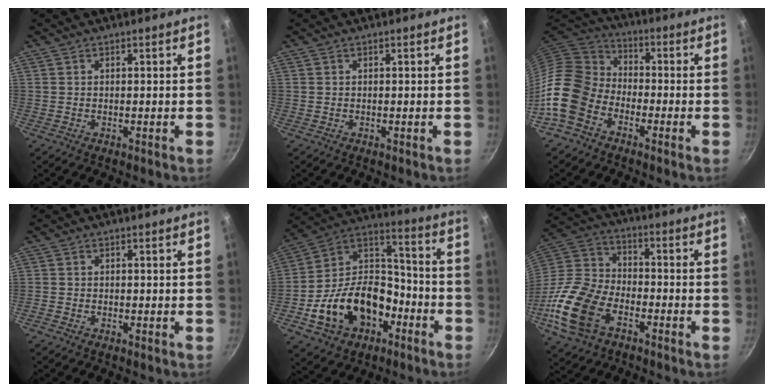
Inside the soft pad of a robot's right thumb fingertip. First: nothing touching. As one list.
[{"total": 0.0}, {"total": 13.7, "force": [-6.2, 9.7, 7.5], "torque": [-0.122, 0.055, -0.146]}, {"total": 0.6, "force": [-0.5, 0.3, 0.1], "torque": [-0.012, 0.006, -0.014]}, {"total": 21.3, "force": [-8.1, 14.6, 13.2], "torque": [-0.207, 0.079, -0.133]}, {"total": 18.4, "force": [-8.3, 11.1, 12.1], "torque": [-0.248, 0.039, -0.176]}]